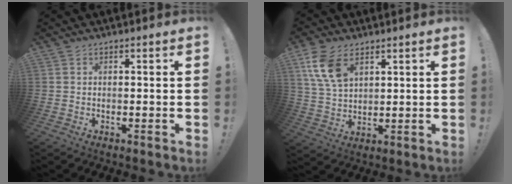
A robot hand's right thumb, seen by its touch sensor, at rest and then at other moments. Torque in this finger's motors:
{"motor_torque": [0.11, 0.27, 0.85, 0.54, 0.05]}